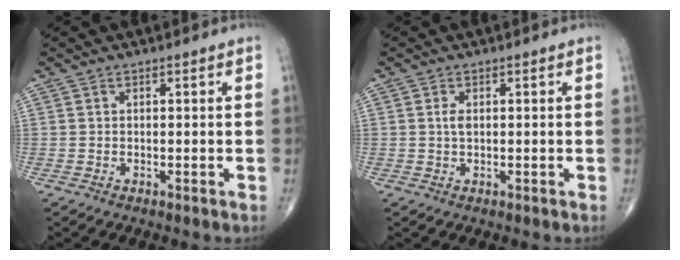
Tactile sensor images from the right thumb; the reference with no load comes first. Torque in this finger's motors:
{"motor_torque": [0.25, 0.74, 0.13, -0.07, 0.13]}